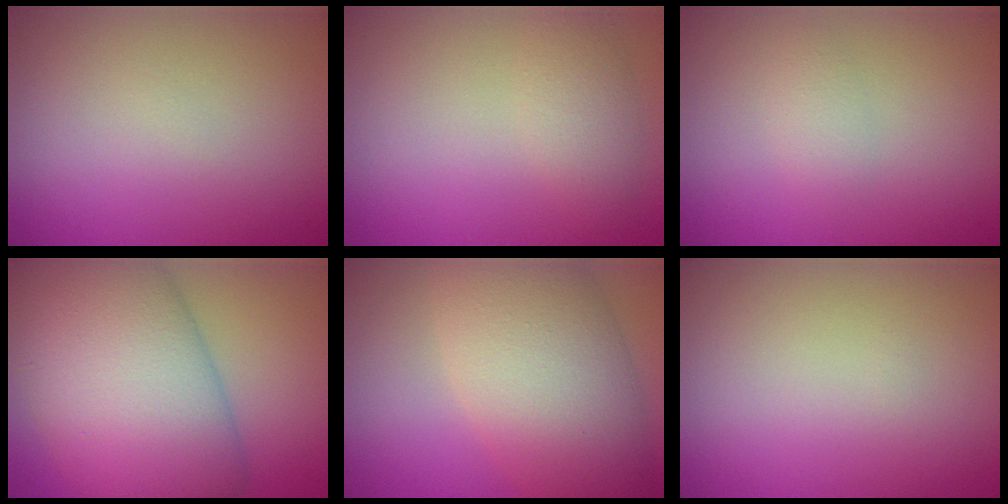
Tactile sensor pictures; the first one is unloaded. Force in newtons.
{"total": 2.1, "press": 2.1, "slide": 0.2}
{"total": 1.3, "press": 1.3, "slide": 0.0}
{"total": 14.6, "press": 14.6, "slide": 0.6}
{"total": 9.6, "press": 9.6, "slide": 0.4}
{"total": 0.0}